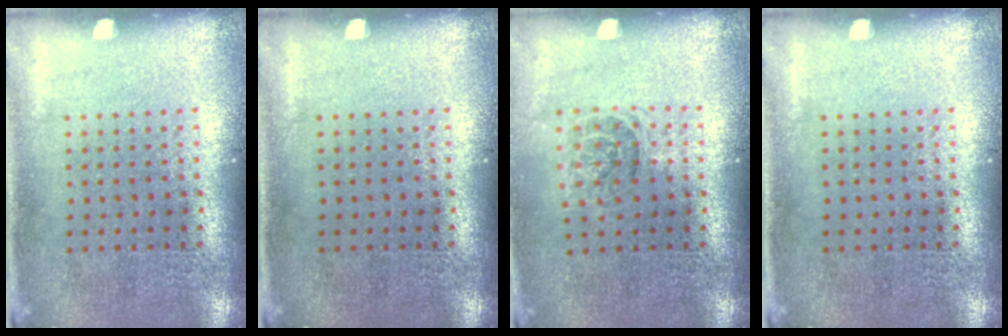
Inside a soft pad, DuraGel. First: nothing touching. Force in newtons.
{"total": 0.0}
{"total": 1.2, "press": 1.0, "slide": 0.7}
{"total": 0.0}